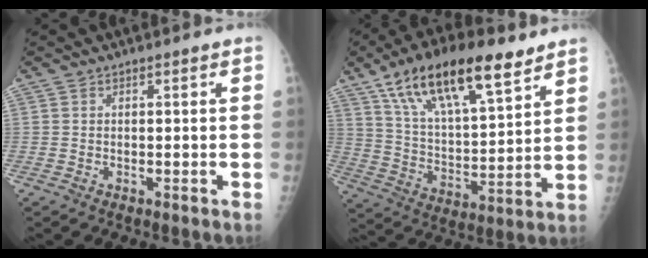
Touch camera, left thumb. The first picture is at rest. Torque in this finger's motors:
{"motor_torque": [0.86, 0.94, 1.49, -1.28, 0.55]}